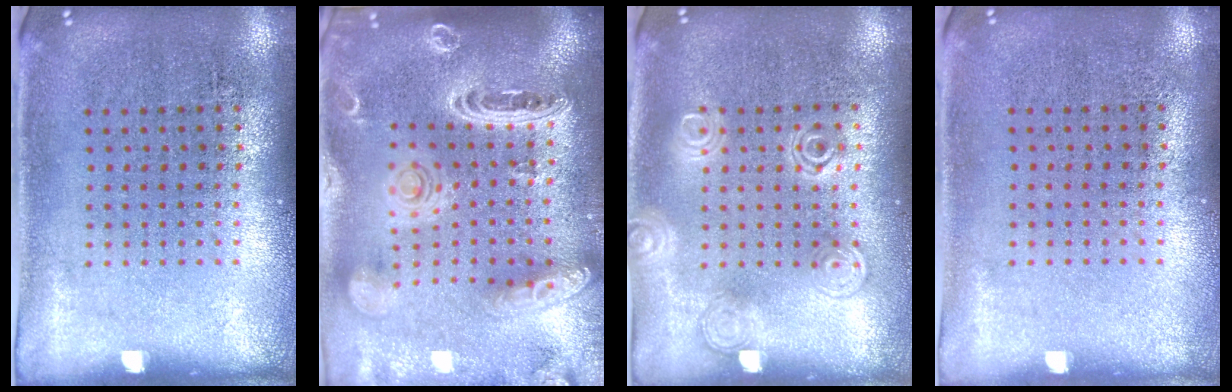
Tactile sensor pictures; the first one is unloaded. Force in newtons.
{"total": 3.7, "press": 2.9, "slide": 2.2}
{"total": 1.2, "press": 1.2, "slide": 0.1}
{"total": 0.0}